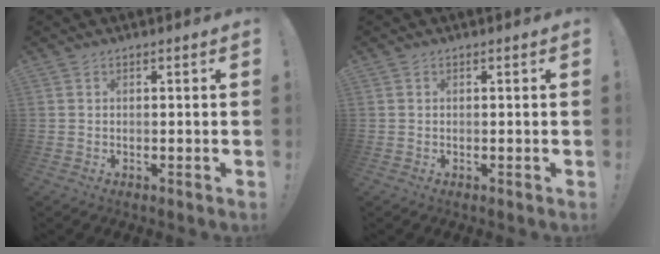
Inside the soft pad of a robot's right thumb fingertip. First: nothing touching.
{"total": 0.0}